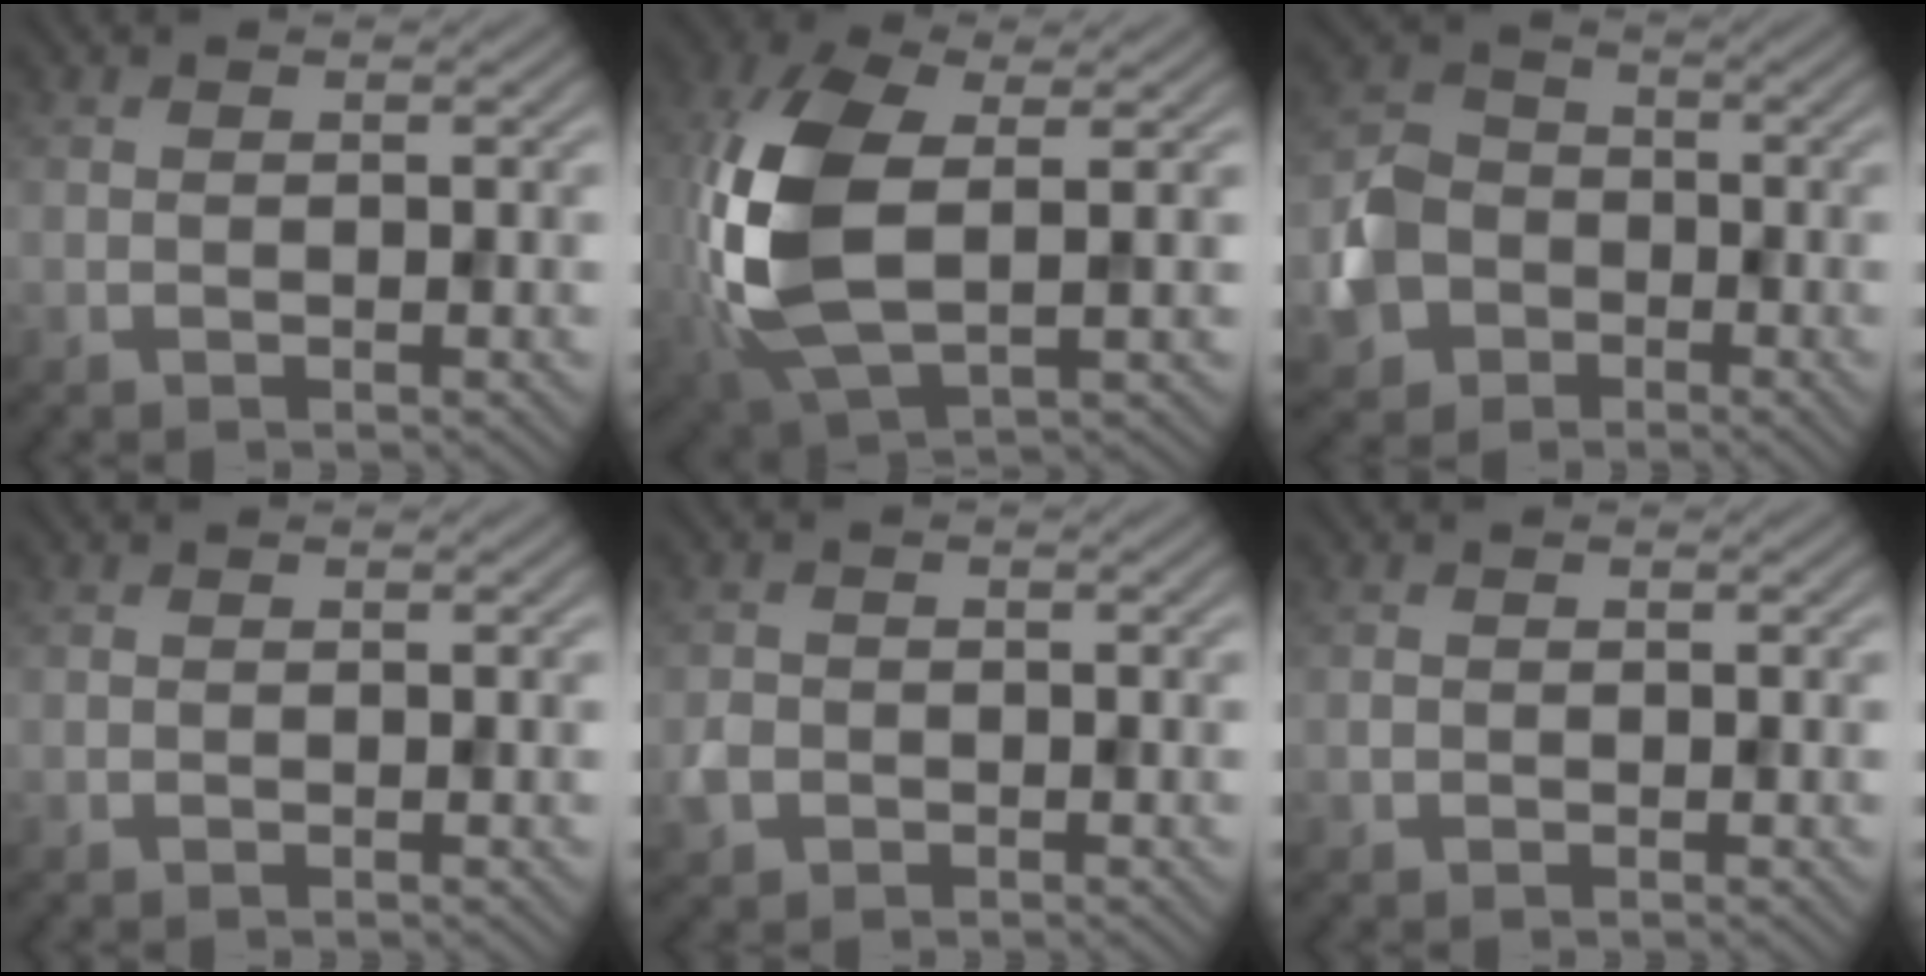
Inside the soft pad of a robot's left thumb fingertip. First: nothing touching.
{"total": 13.4, "force": [0.3, 7.0, 11.4], "torque": [-0.295, 0.001, 0.006]}
{"total": 6.5, "force": [-2.3, 5.4, 2.6], "torque": [-0.066, -0.004, -0.059]}
{"total": 0.0}
{"total": 2.0, "force": [-0.8, 1.7, 0.7], "torque": [-0.015, -0.003, -0.018]}
{"total": 0.5, "force": [-0.1, 0.5, 0.1], "torque": [0.000, -0.003, -0.005]}